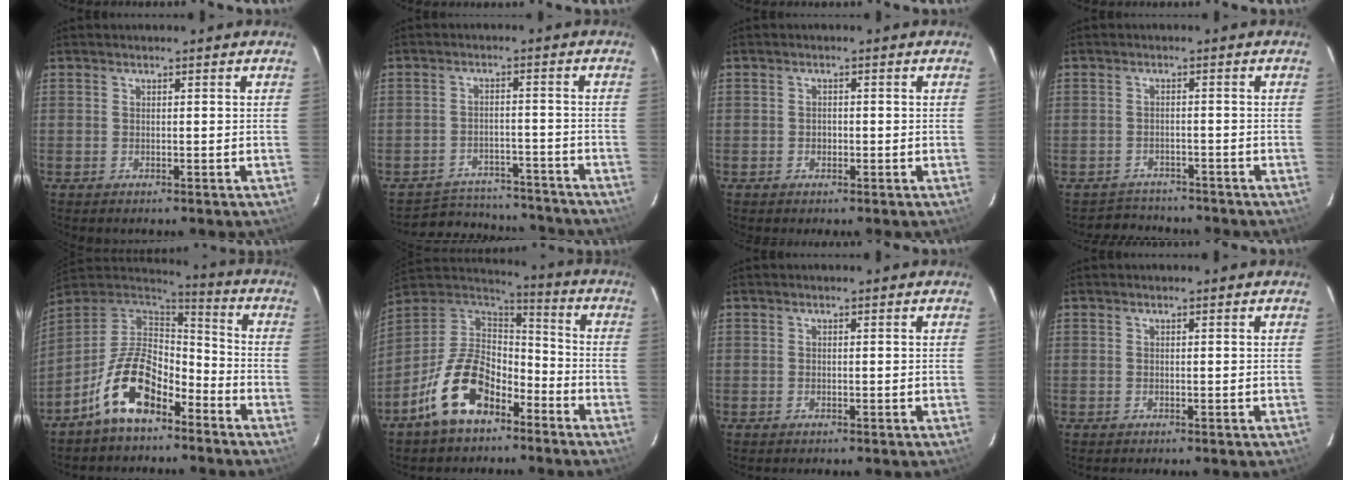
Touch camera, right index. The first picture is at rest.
{"total": 14.1, "force": [-12.6, 5.4, 3.1], "torque": [-0.070, 0.032, -0.157]}
{"total": 1.2, "force": [-0.5, 1.0, 0.4], "torque": [-0.007, 0.001, -0.006]}
{"total": 5.1, "force": [-4.4, 2.6, 0.1], "torque": [-0.014, 0.019, -0.070]}
{"total": 14.9, "force": [-8.8, 7.2, 9.8], "torque": [-0.195, 0.017, -0.160]}
{"total": 16.9, "force": [-9.8, 9.5, 9.9], "torque": [-0.203, 0.024, -0.166]}
{"total": 0.0}
{"total": 0.0}